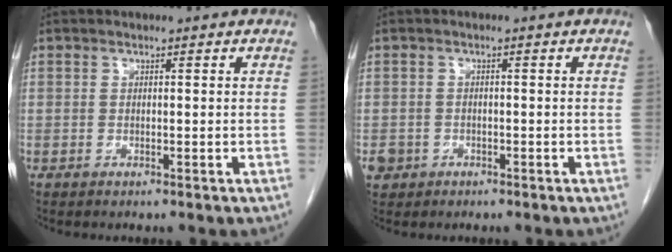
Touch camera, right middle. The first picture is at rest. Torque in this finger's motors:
{"motor_torque": [0.35, -0.13, 0.13, 0.02]}